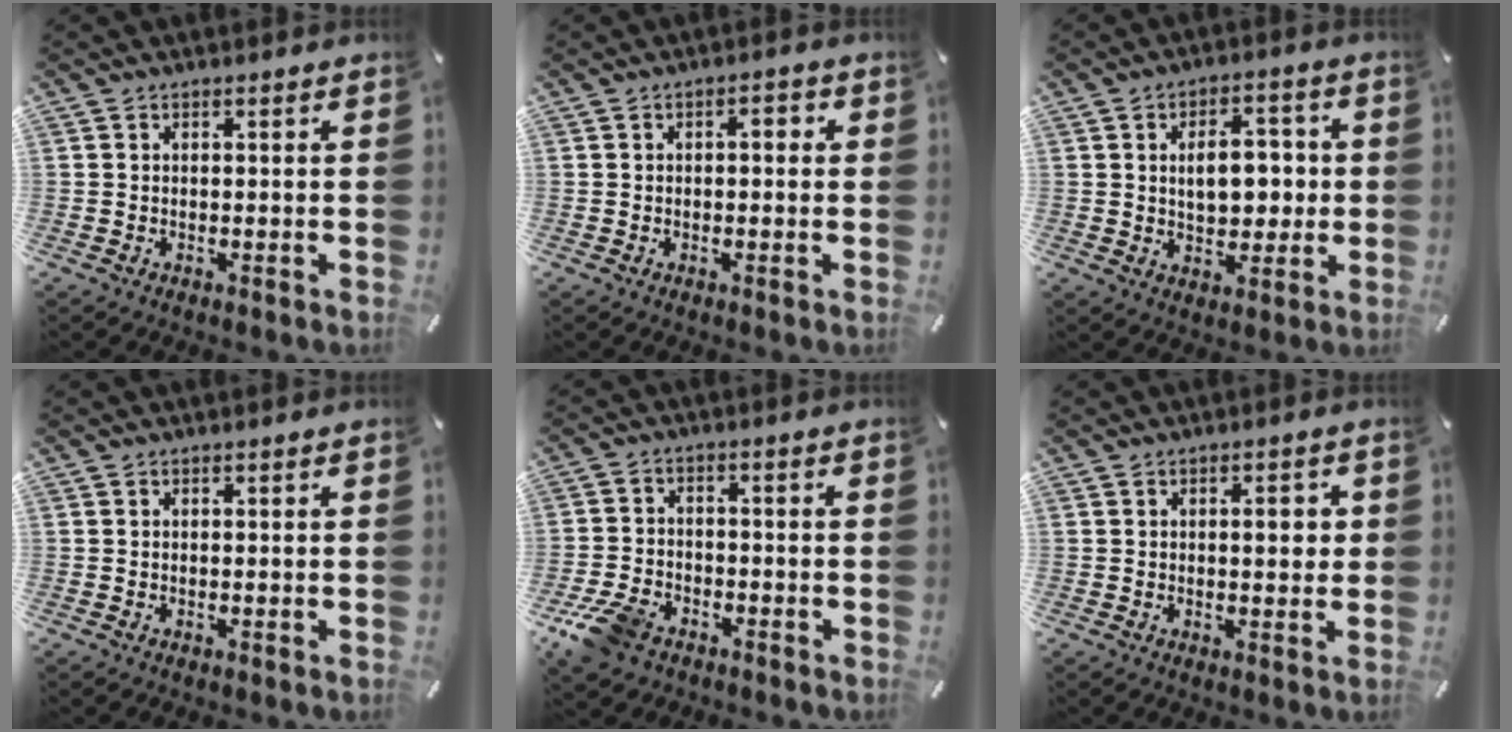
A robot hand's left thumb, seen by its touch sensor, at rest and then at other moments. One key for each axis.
{"total": 2.7, "fx": 0.0, "fy": 1.2, "fz": 2.4, "tx": -0.039, "ty": 0.009, "tz": -0.006}
{"total": 9.7, "fx": 0.7, "fy": 6.3, "fz": 7.3, "tx": -0.101, "ty": 0.004, "tz": 0.008}
{"total": 0.0}
{"total": 8.1, "fx": -5.3, "fy": 4.8, "fz": 3.8, "tx": -0.088, "ty": 0.022, "tz": -0.101}
{"total": 4.2, "fx": 0.7, "fy": 1.8, "fz": 3.7, "tx": -0.042, "ty": -0.004, "tz": 0.002}